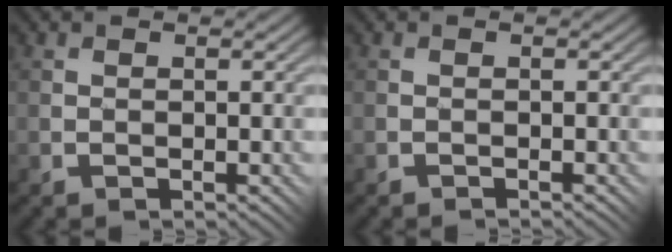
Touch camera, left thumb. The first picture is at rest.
{"total": 0.7, "force": [-0.3, -0.4, -0.5], "torque": [0.008, 0.004, -0.010]}